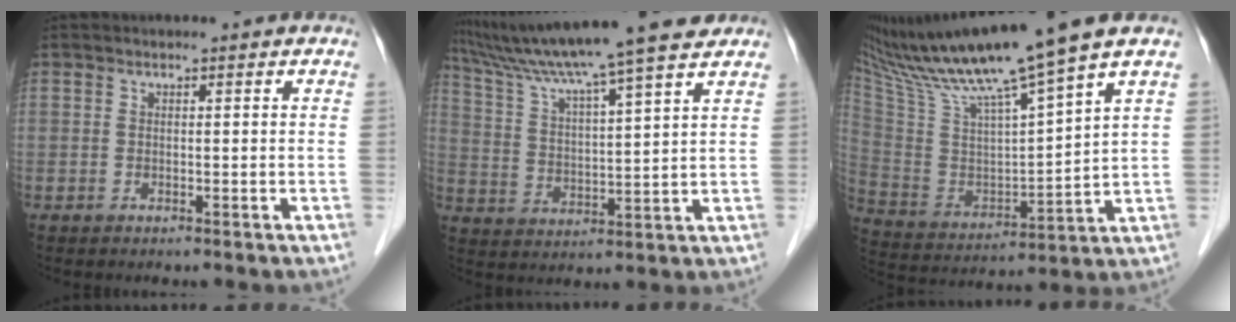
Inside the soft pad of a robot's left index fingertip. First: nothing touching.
{"total": 15.5, "force": [13.0, -0.9, 8.4], "torque": [-0.152, 0.024, 0.205]}
{"total": 18.9, "force": [15.2, -1.4, 11.0], "torque": [-0.202, -0.004, 0.276]}